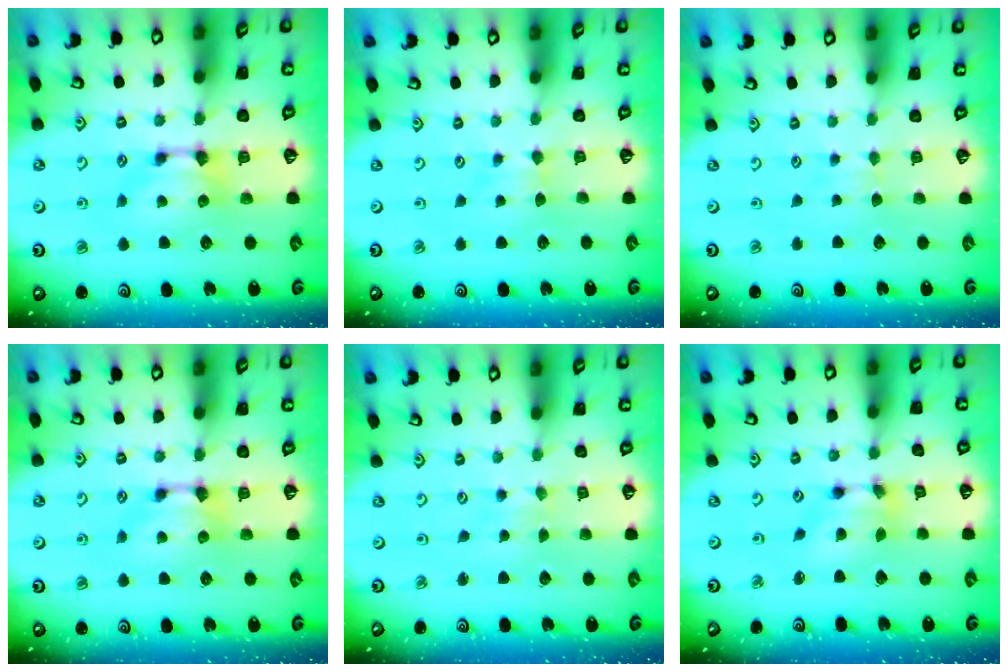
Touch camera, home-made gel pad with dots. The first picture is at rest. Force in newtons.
{"total": 3.3, "press": 3.3, "slide": 0.4}
{"total": 2.9, "press": 2.9, "slide": 0.4}
{"total": 0.0}
{"total": 3.9, "press": 3.9, "slide": 0.1}
{"total": 4.9, "press": 4.4, "slide": 2.0}